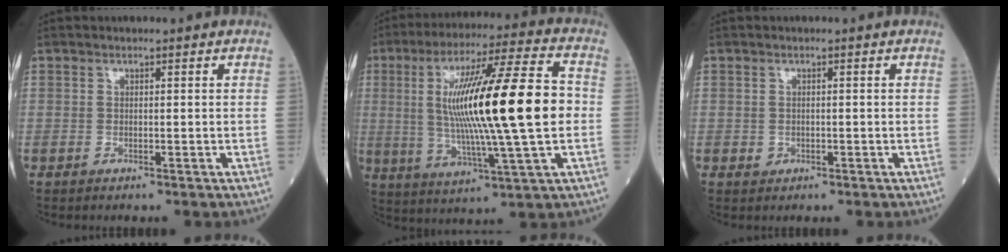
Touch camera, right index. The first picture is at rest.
{"total": 20.7, "force": [0.9, 1.0, 20.6], "torque": [-0.367, 0.008, 0.007]}
{"total": 0.9, "force": [-0.2, 0.8, 0.2], "torque": [-0.003, 0.002, -0.001]}